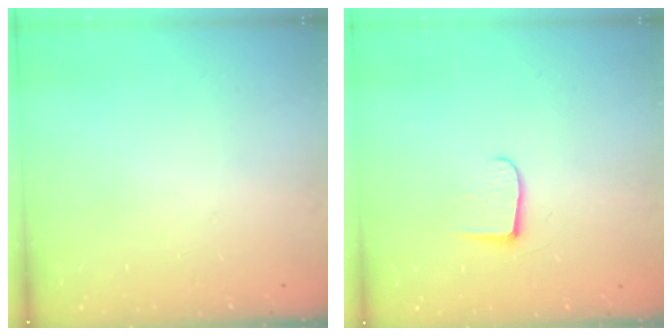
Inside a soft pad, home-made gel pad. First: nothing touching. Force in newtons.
{"total": 7.4, "press": 7.4, "slide": 0.6}